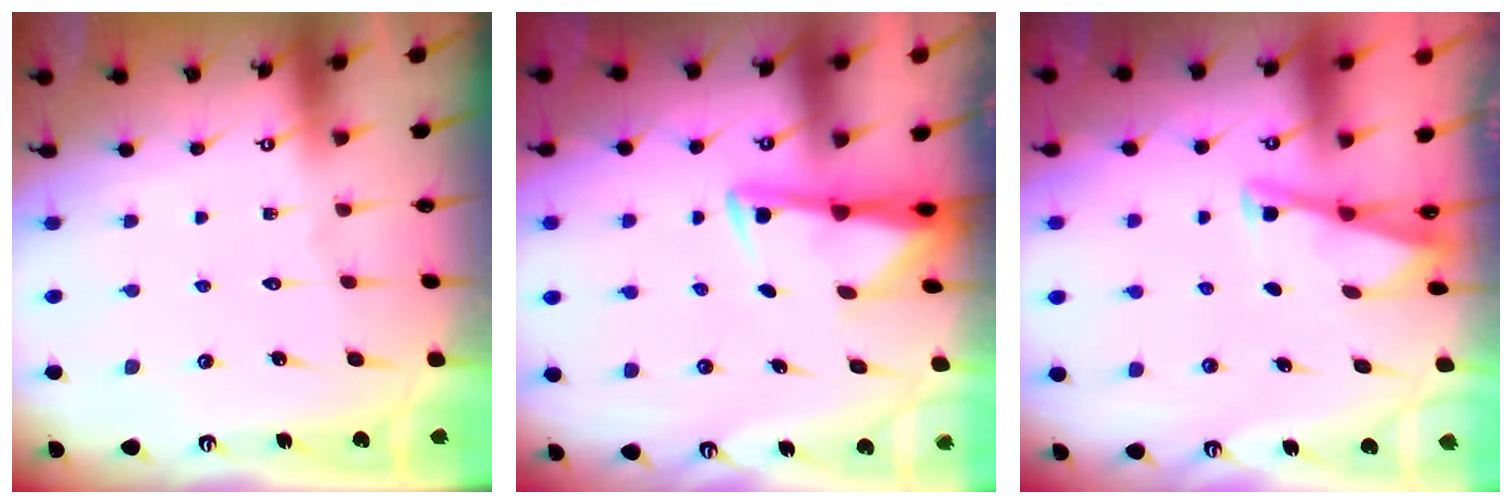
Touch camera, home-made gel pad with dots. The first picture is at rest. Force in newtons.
{"total": 3.0, "press": 2.9, "slide": 0.5}
{"total": 2.9, "press": 2.9, "slide": 0.3}